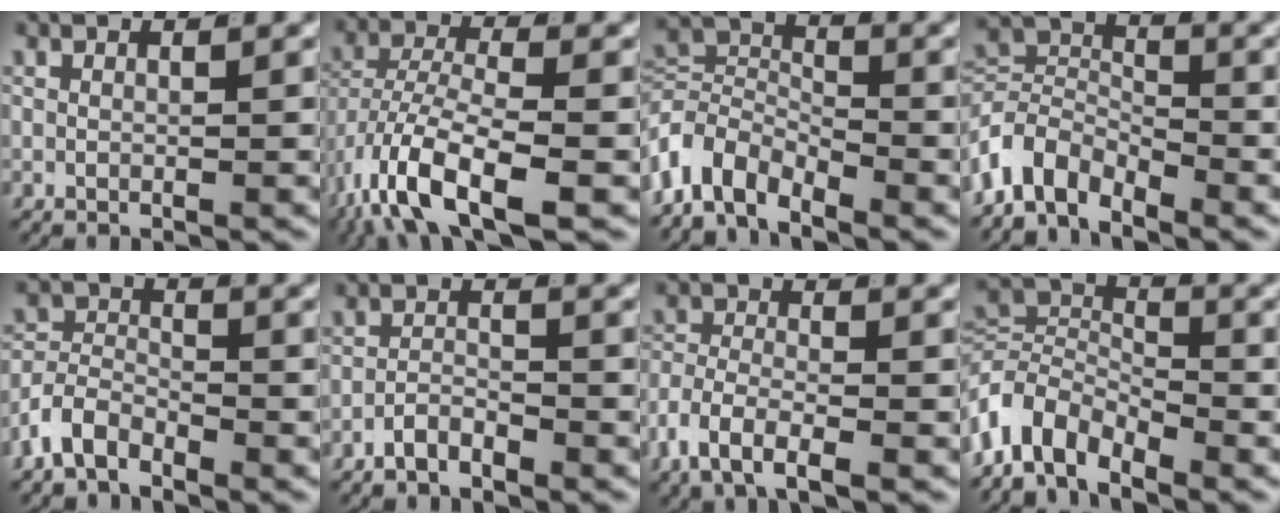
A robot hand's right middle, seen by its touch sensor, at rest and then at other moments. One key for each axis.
{"total": 8.3, "fx": -5.0, "fy": 3.5, "fz": 5.7, "tx": -0.130, "ty": -0.033, "tz": -0.071}
{"total": 8.0, "fx": -3.2, "fy": 6.1, "fz": 4.1, "tx": -0.093, "ty": -0.033, "tz": -0.057}
{"total": 8.5, "fx": -3.7, "fy": 6.3, "fz": 4.3, "tx": -0.092, "ty": -0.036, "tz": -0.063}
{"total": 4.3, "fx": -2.9, "fy": 2.8, "fz": 1.5, "tx": -0.025, "ty": -0.007, "tz": -0.059}
{"total": 2.2, "fx": -2.1, "fy": 0.6, "fz": 0.5, "tx": -0.003, "ty": -0.002, "tz": -0.044}
{"total": 4.8, "fx": -2.6, "fy": 2.5, "fz": 3.1, "tx": -0.074, "ty": -0.016, "tz": -0.042}
{"total": 9.5, "fx": -3.6, "fy": 7.1, "fz": 5.2, "tx": -0.107, "ty": -0.035, "tz": -0.064}